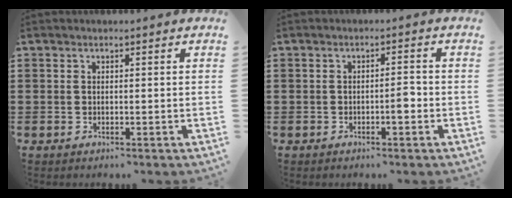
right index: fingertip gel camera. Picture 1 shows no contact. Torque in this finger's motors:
{"motor_torque": [0.67, 0.63, 0.05, 0.01]}